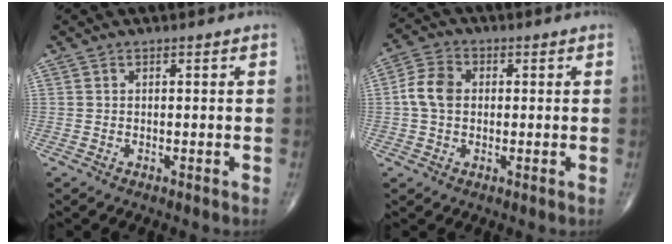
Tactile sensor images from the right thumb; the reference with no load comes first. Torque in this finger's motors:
{"motor_torque": [0.02, 0.02, 0.07, -0.07, 0.05]}